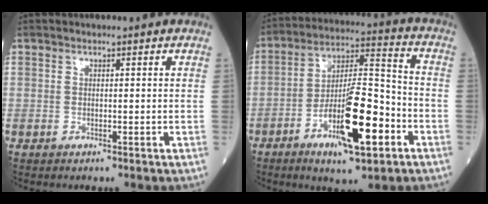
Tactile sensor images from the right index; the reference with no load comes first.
{"total": 14.6, "force": [-5.9, 2.9, 13.0], "torque": [-0.232, -0.002, -0.095]}